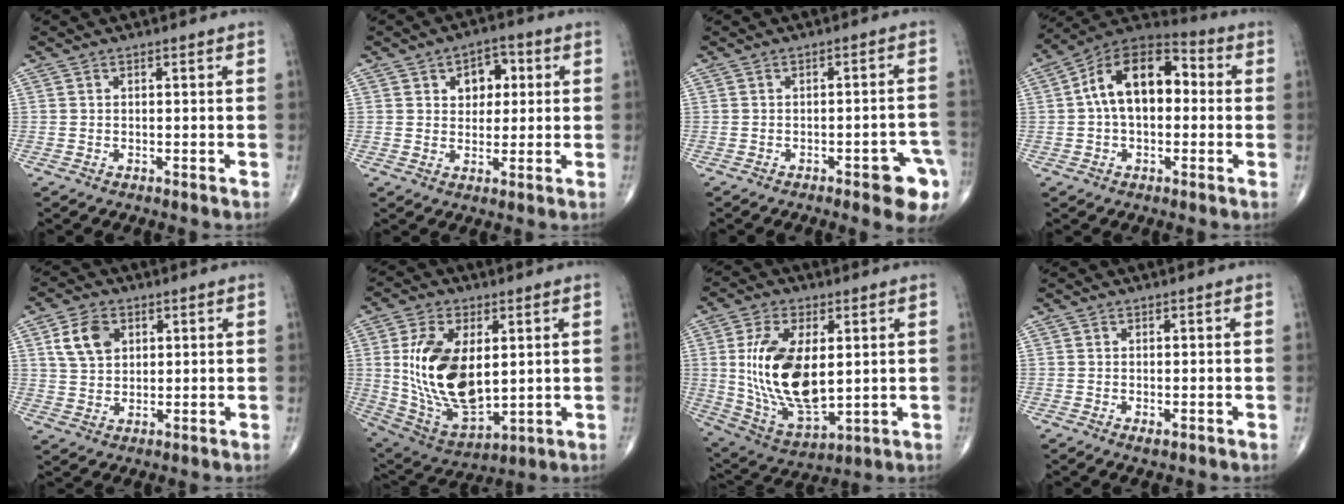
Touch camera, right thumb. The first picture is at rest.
{"total": 6.7, "force": [1.9, 4.8, 4.3], "torque": [-0.025, 0.000, 0.023]}
{"total": 8.7, "force": [-4.4, 2.6, 7.0], "torque": [-0.064, 0.023, -0.050]}
{"total": 15.0, "force": [1.1, 9.0, 12.0], "torque": [-0.180, 0.040, 0.004]}
{"total": 7.3, "force": [2.7, 5.1, 4.3], "torque": [-0.065, -0.008, 0.052]}
{"total": 19.2, "force": [2.4, 10.6, 15.9], "torque": [-0.290, -0.020, 0.062]}
{"total": 18.6, "force": [2.1, 9.6, 15.8], "torque": [-0.294, -0.020, 0.054]}
{"total": 1.0, "force": [-0.3, 0.4, 0.8], "torque": [-0.015, -0.004, -0.005]}